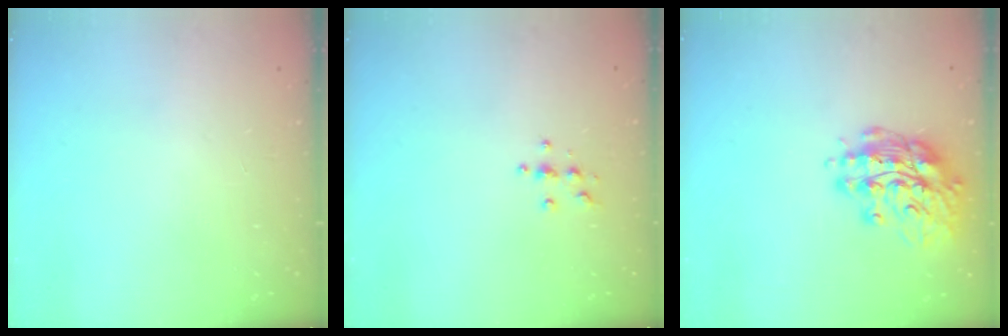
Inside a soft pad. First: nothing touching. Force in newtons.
{"total": 3.7, "press": 3.7, "slide": 0.4}
{"total": 15.2, "press": 15.2, "slide": 0.8}